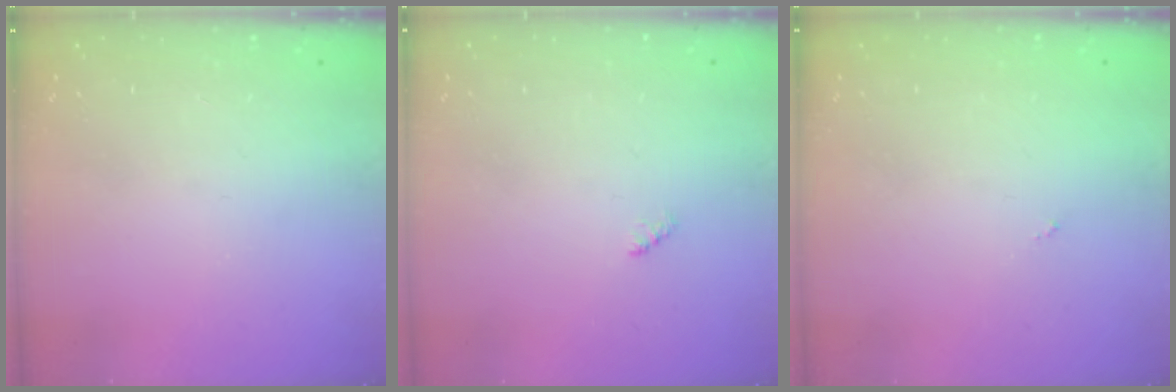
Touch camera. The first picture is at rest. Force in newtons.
{"total": 2.3, "press": 2.2, "slide": 0.5}
{"total": 0.0}